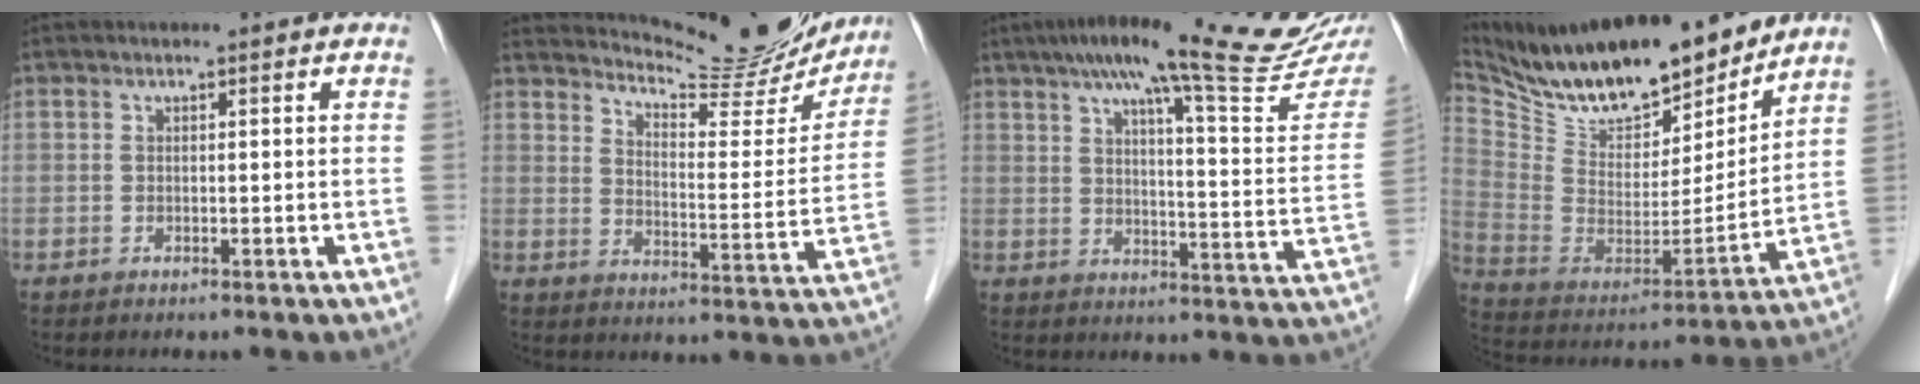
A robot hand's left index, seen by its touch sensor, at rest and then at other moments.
{"total": 17.8, "force": [17.0, 2.5, 4.6], "torque": [-0.067, -0.052, 0.216]}
{"total": 24.1, "force": [19.5, 0.8, 14.2], "torque": [-0.202, -0.017, 0.250]}
{"total": 21.5, "force": [18.4, 5.9, 9.5], "torque": [-0.178, -0.015, 0.312]}